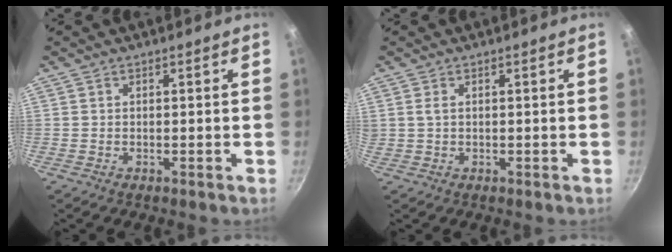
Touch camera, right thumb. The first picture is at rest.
{"total": 1.1, "force": [0.3, 0.4, 1.0], "torque": [-0.021, 0.002, 0.009]}